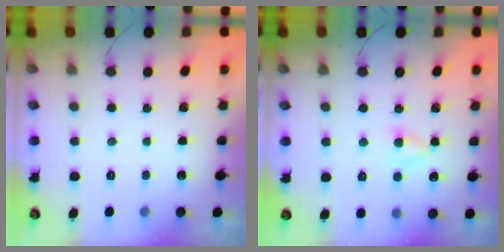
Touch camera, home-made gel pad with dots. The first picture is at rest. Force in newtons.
{"total": 1.7, "press": 1.6, "slide": 0.5}